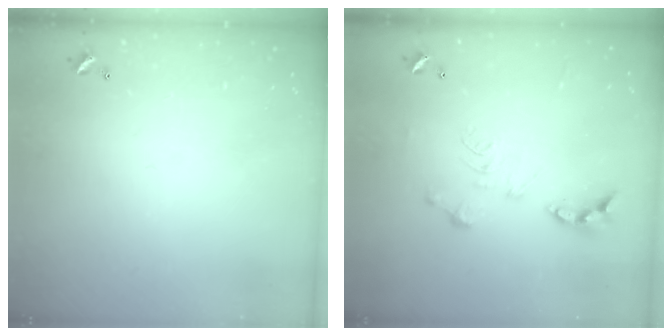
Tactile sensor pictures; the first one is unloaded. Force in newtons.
{"total": 0.0}